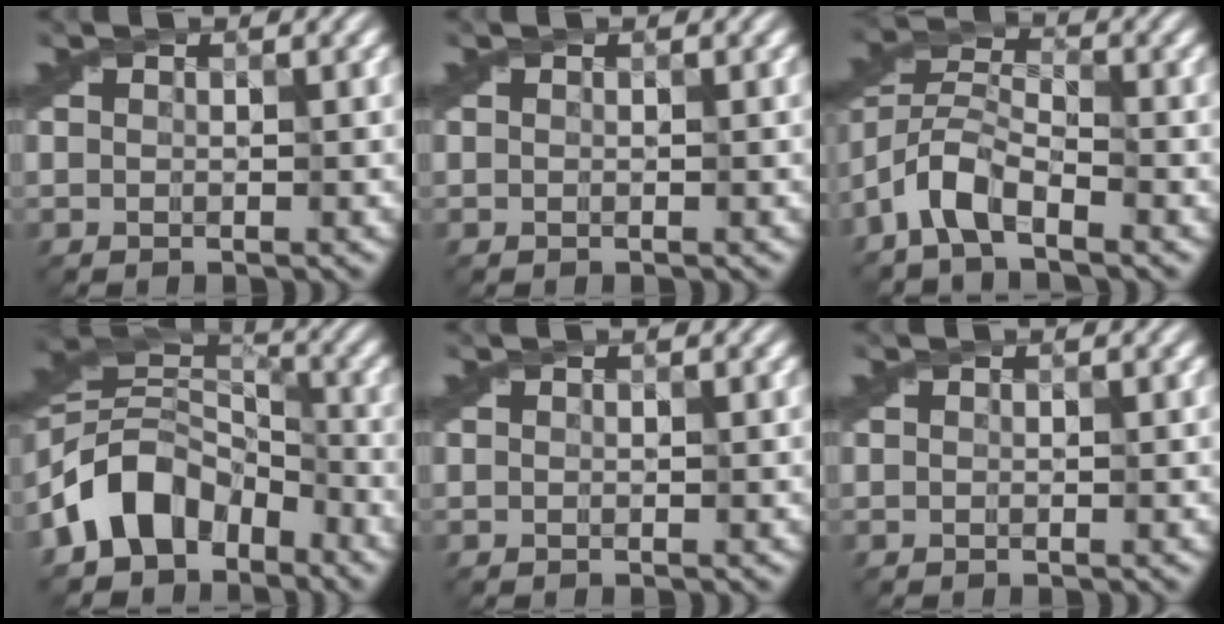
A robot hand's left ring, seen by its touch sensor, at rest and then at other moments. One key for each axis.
{"total": 0.0}
{"total": 4.5, "fx": -3.7, "fy": 1.1, "fz": 2.4, "tx": -0.043, "ty": 0.006, "tz": -0.087}
{"total": 8.2, "fx": -5.4, "fy": 5.3, "fz": 3.4, "tx": -0.039, "ty": 0.005, "tz": -0.120}
{"total": 0.0}
{"total": 0.0}